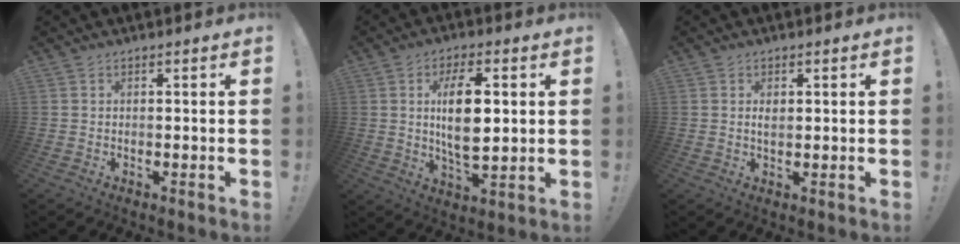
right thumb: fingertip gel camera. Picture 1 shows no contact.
{"total": 12.8, "force": [2.4, 5.6, 11.2], "torque": [-0.187, -0.006, 0.033]}
{"total": 1.5, "force": [0.6, 0.9, 1.0], "torque": [-0.006, -0.004, 0.008]}